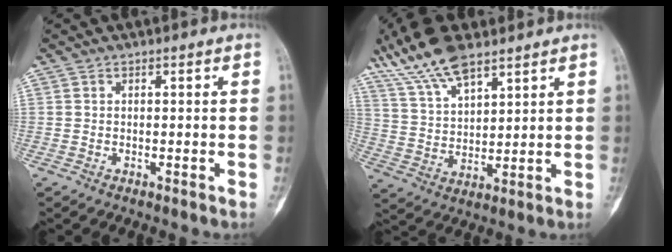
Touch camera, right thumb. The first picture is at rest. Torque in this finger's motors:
{"motor_torque": [0.05, 1.80, 1.10, 0.93, 0.13]}